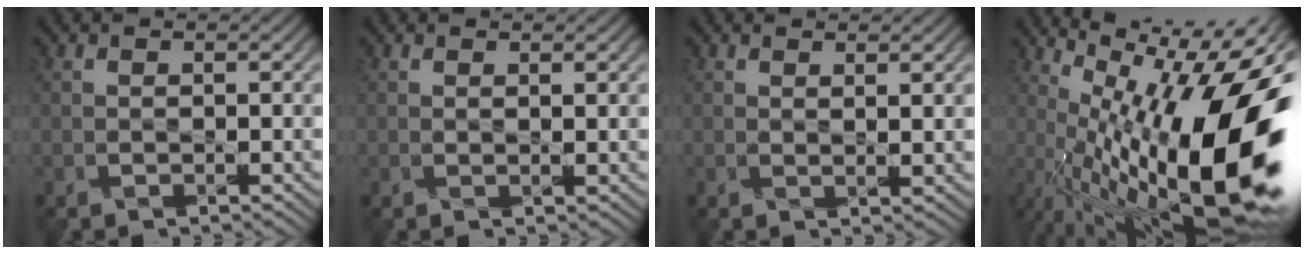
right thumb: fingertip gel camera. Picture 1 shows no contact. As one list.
[{"total": 1.0, "force": [1.0, -0.1, 0.3], "torque": [-0.008, 0.002, 0.020]}, {"total": 1.6, "force": [1.5, 0.0, 0.7], "torque": [-0.015, -0.001, 0.031]}, {"total": 18.3, "force": [-1.2, 5.9, 17.3], "torque": [-0.242, -0.002, -0.013]}]